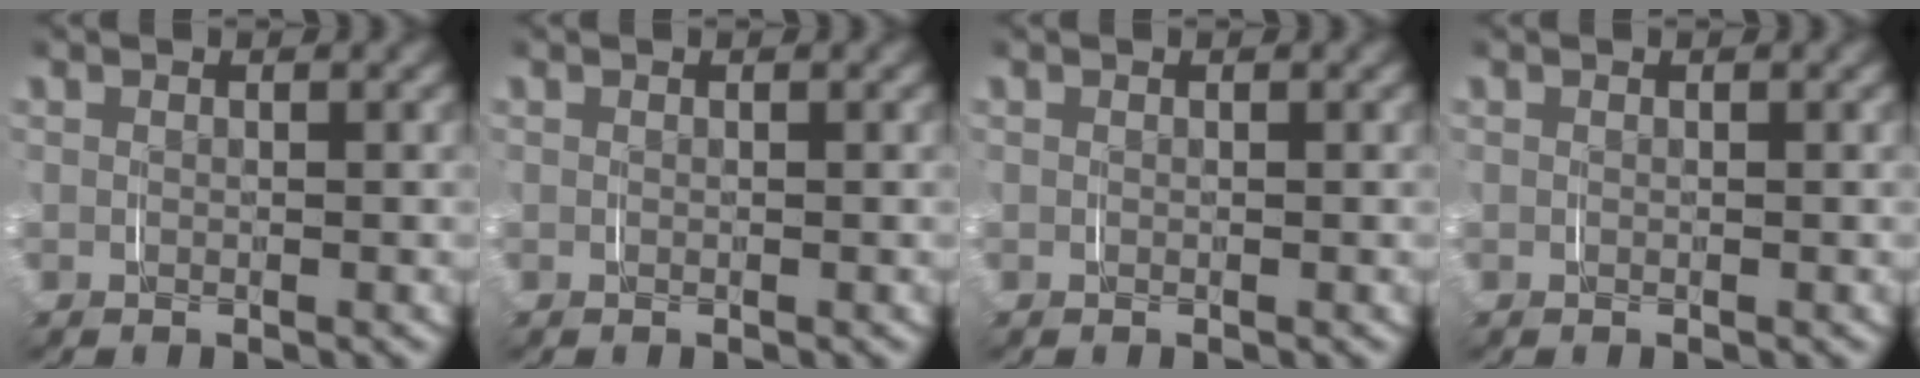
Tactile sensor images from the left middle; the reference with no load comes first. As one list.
[{"total": 0.0}, {"total": 0.0}, {"total": 0.0}]